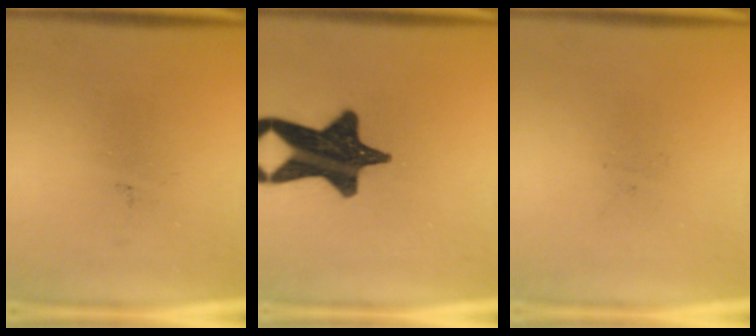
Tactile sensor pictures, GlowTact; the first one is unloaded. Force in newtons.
{"total": 16.5}
{"total": 0.0}